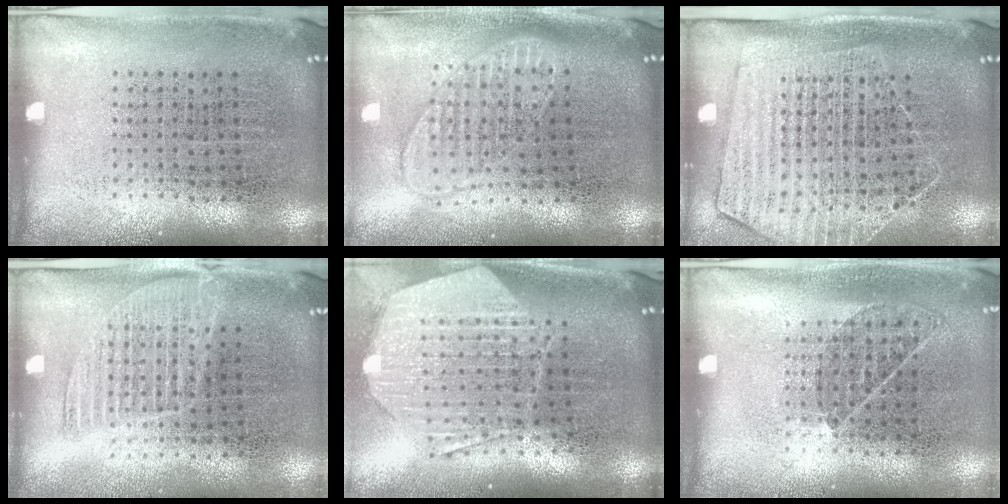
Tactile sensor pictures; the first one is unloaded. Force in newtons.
{"total": 1.8, "press": 1.5, "slide": 1.0}
{"total": 1.6, "press": 1.4, "slide": 0.7}
{"total": 1.3, "press": 1.1, "slide": 0.6}
{"total": 3.0, "press": 2.4, "slide": 1.8}
{"total": 0.8, "press": 0.6, "slide": 0.5}